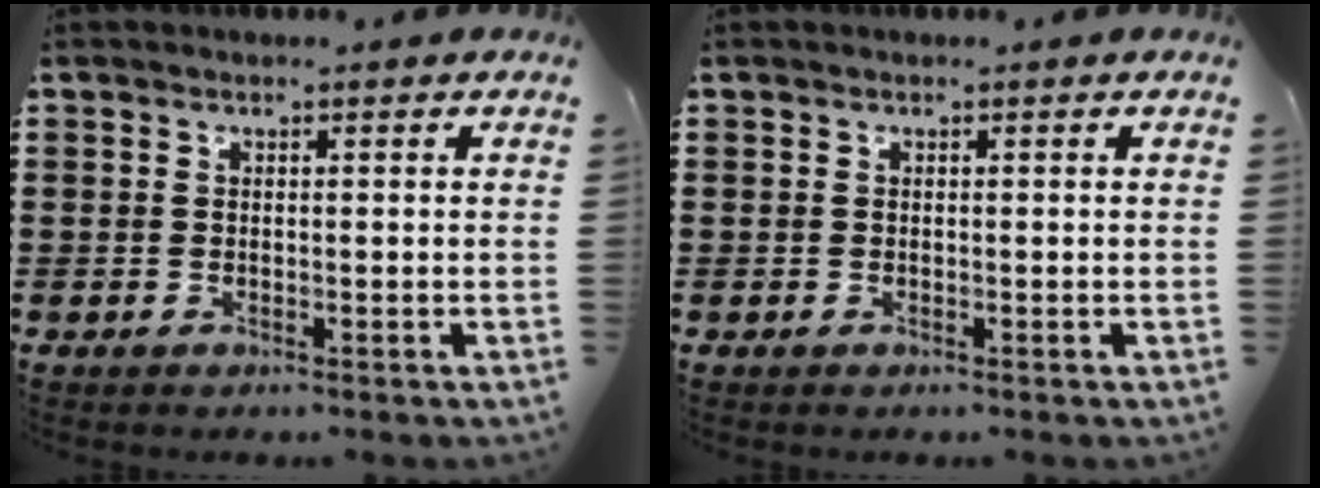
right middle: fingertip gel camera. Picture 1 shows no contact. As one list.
[{"total": 0.0}]